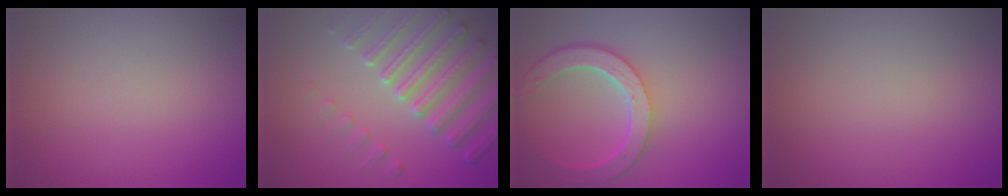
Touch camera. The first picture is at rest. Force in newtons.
{"total": 5.2, "press": 4.7, "slide": 2.3}
{"total": 5.9, "press": 4.7, "slide": 3.6}
{"total": 0.0}